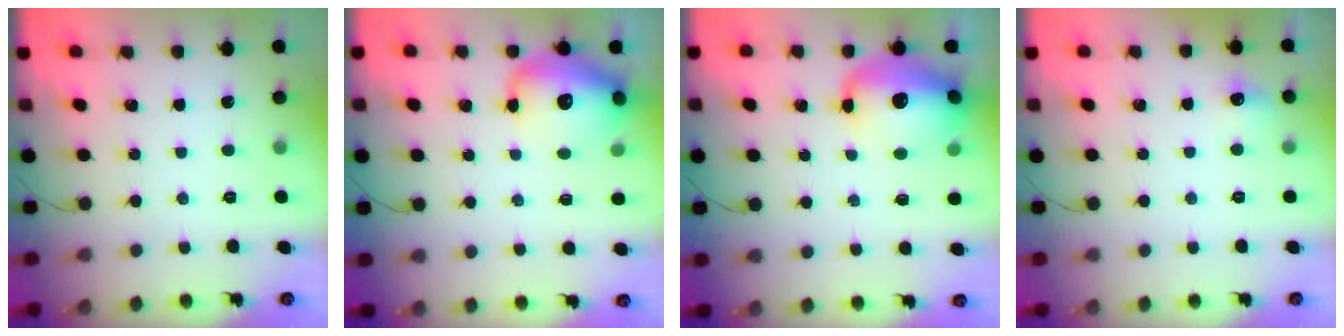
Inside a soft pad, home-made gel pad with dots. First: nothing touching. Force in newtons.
{"total": 16.0, "press": 15.7, "slide": 3.0}
{"total": 15.5, "press": 15.1, "slide": 3.7}
{"total": 5.9, "press": 5.6, "slide": 1.8}